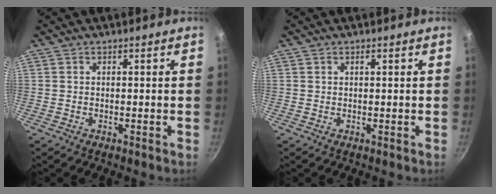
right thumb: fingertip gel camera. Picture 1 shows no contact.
{"total": 0.5, "force": [0.3, 0.2, 0.4], "torque": [-0.005, 0.001, 0.006]}